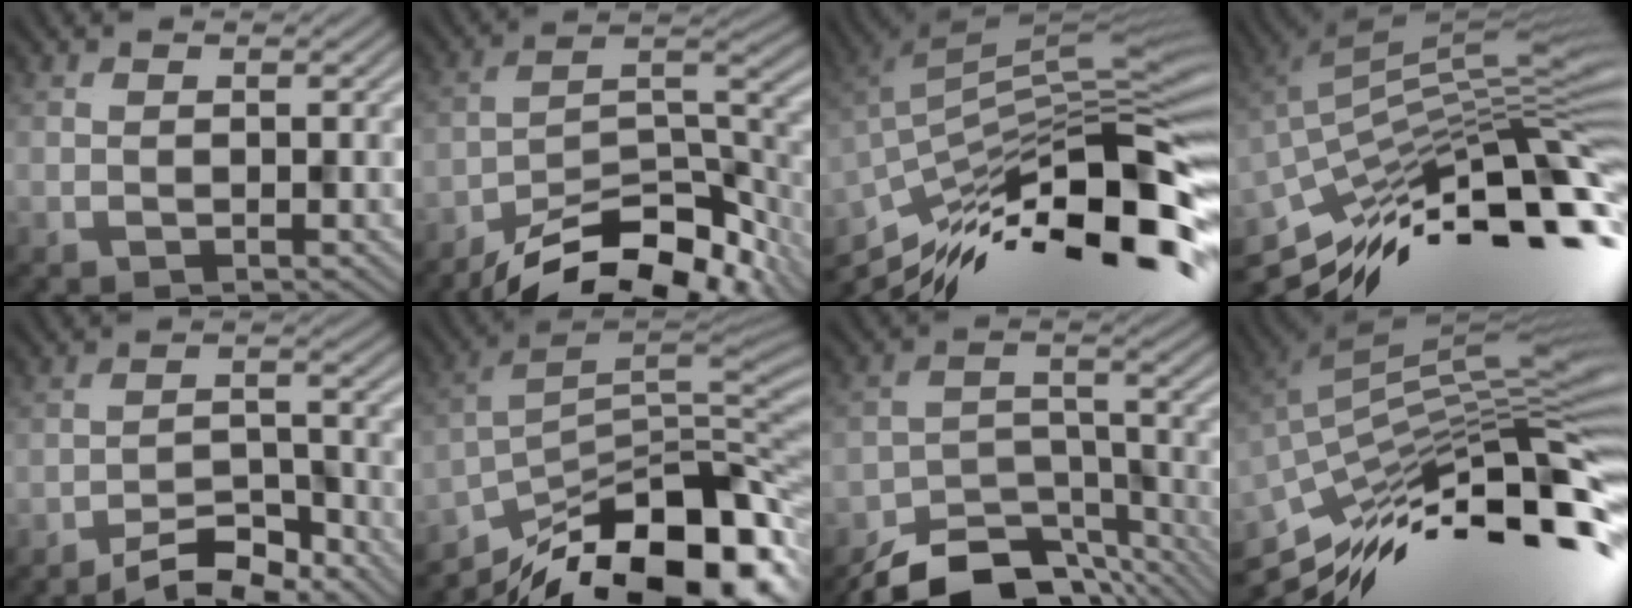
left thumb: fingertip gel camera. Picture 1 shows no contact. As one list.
[{"total": 14.8, "force": [-12.0, 4.0, 7.7], "torque": [-0.132, 0.003, -0.198]}, {"total": 16.8, "force": [-9.6, 4.7, 12.9], "torque": [-0.238, 0.010, -0.169]}, {"total": 16.0, "force": [-8.2, 3.9, 13.2], "torque": [-0.244, 0.015, -0.150]}, {"total": 6.0, "force": [-5.1, 1.4, 2.8], "torque": [-0.044, 0.007, -0.093]}, {"total": 16.4, "force": [-10.7, 6.3, 10.8], "torque": [-0.197, -0.020, -0.166]}, {"total": 11.5, "force": [-9.5, 4.5, 4.6], "torque": [-0.074, -0.010, -0.154]}, {"total": 15.5, "force": [-7.8, 3.5, 13.0], "torque": [-0.251, 0.018, -0.142]}]